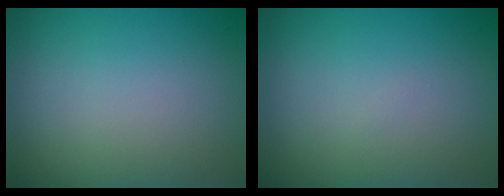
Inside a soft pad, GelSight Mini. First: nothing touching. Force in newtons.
{"total": 0.0}